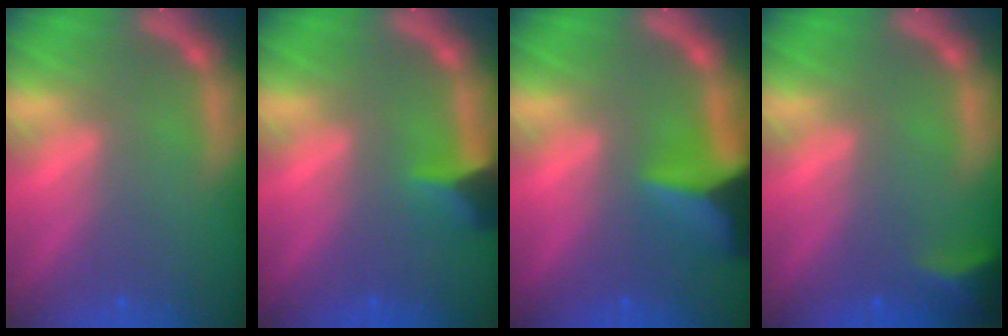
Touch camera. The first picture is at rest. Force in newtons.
{"total": 2.9}
{"total": 7.5}
{"total": 2.9}